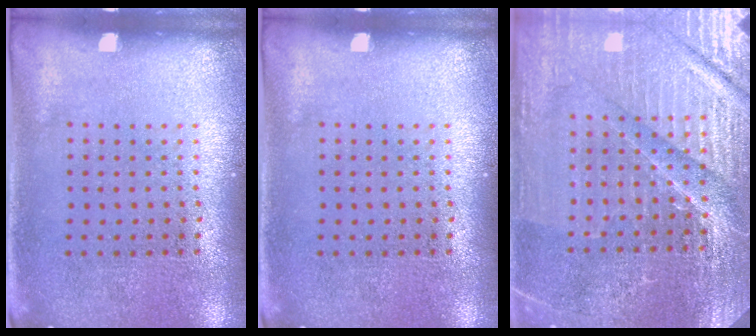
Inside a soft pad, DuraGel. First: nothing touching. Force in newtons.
{"total": 0.0}
{"total": 4.9, "press": 4.6, "slide": 1.7}